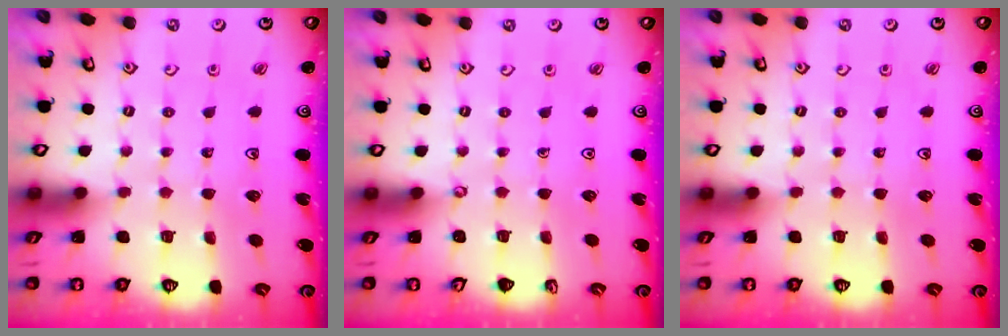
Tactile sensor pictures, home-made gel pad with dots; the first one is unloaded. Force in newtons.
{"total": 0.0}
{"total": 0.0}